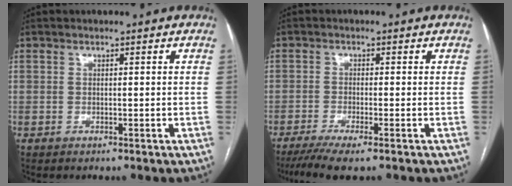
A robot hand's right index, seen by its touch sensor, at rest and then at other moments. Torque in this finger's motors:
{"motor_torque": [-0.07, -0.18, -0.01, 0.02]}